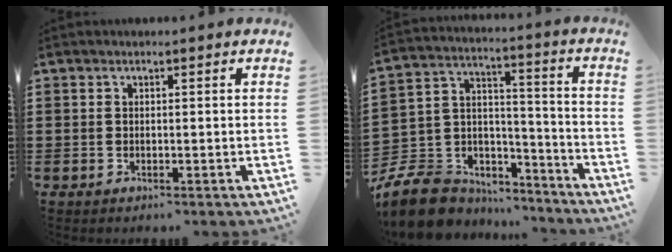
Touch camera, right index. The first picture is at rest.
{"total": 8.7, "force": [-7.0, 4.9, 1.6], "torque": [-0.062, 0.012, -0.136]}